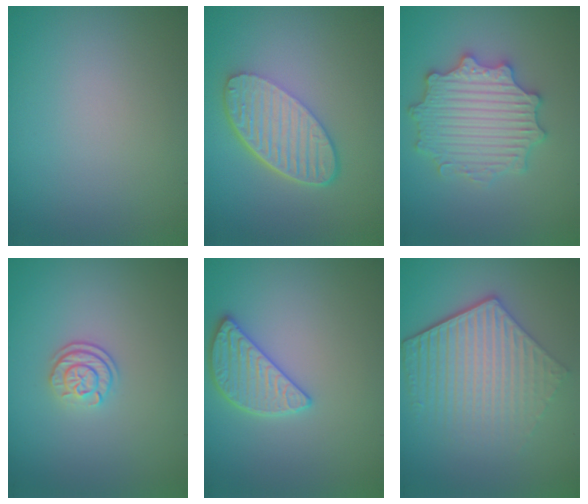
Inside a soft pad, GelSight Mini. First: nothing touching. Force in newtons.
{"total": 5.9, "press": 4.2, "slide": 4.1}
{"total": 5.6, "press": 5.5, "slide": 1.0}
{"total": 2.1, "press": 1.7, "slide": 1.3}
{"total": 2.8, "press": 2.8, "slide": 0.3}
{"total": 6.0, "press": 4.4, "slide": 4.1}